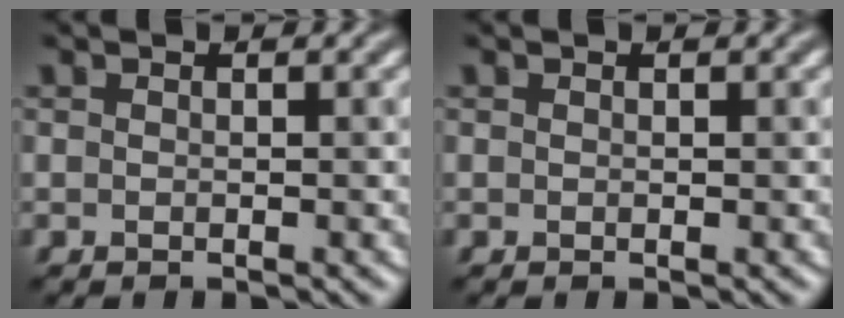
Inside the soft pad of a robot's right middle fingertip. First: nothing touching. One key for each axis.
{"total": 0.0}